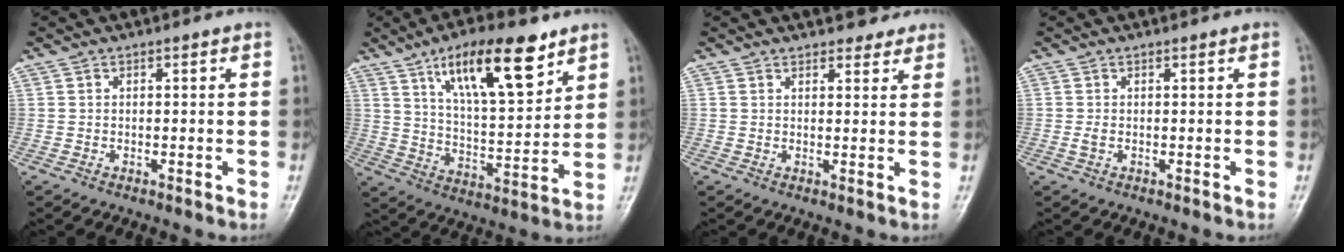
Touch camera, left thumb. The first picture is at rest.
{"total": 17.2, "force": [9.9, 5.9, 12.8], "torque": [-0.180, -0.045, 0.170]}
{"total": 4.2, "force": [3.7, 1.7, 1.1], "torque": [0.013, -0.018, 0.042]}
{"total": 0.9, "force": [0.1, 0.4, 0.8], "torque": [-0.020, 0.006, 0.005]}